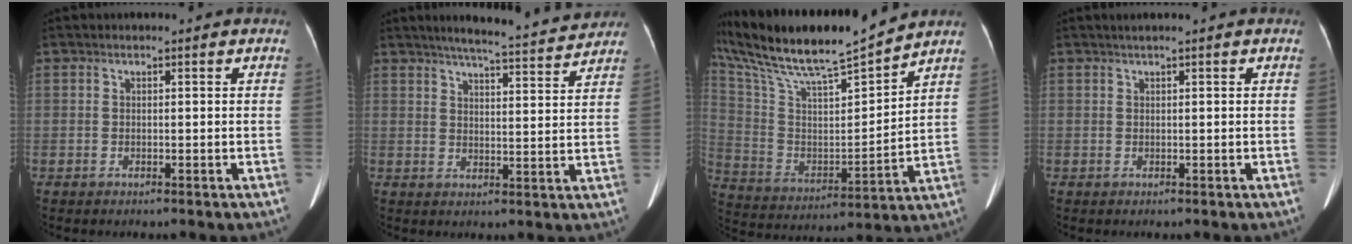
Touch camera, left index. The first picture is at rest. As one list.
[{"total": 13.2, "force": [12.0, 0.5, 5.3], "torque": [-0.081, 0.001, 0.152]}, {"total": 19.7, "force": [17.6, 0.2, 8.9], "torque": [-0.182, -0.006, 0.315]}, {"total": 1.1, "force": [0.7, -0.2, 0.8], "torque": [-0.016, 0.009, 0.018]}]